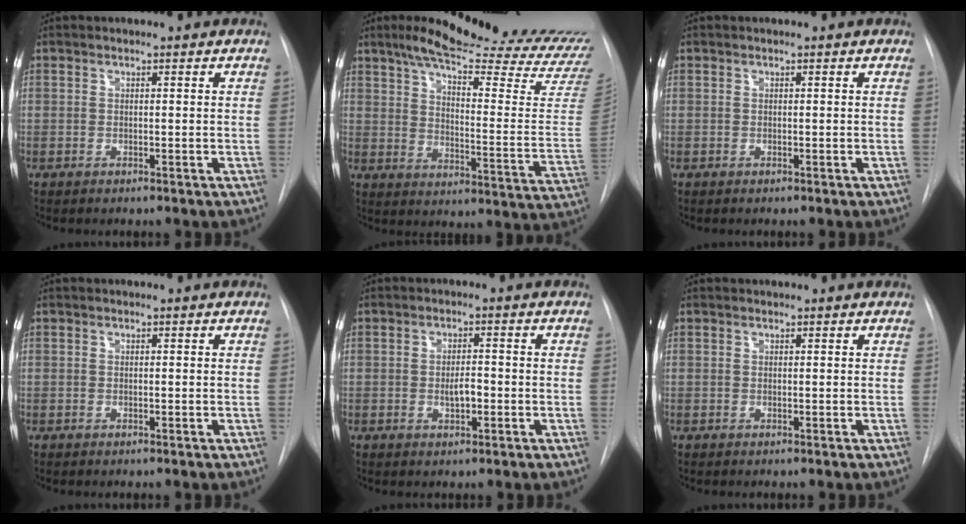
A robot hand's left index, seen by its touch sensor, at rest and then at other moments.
{"total": 27.3, "force": [23.6, 1.4, 13.6], "torque": [-0.198, -0.093, 0.298]}
{"total": 0.0}
{"total": 0.0}
{"total": 2.7, "force": [-0.8, 1.0, 2.4], "torque": [-0.039, 0.000, -0.010]}
{"total": 0.5, "force": [0.5, 0.0, -0.1], "torque": [-0.002, 0.004, 0.007]}